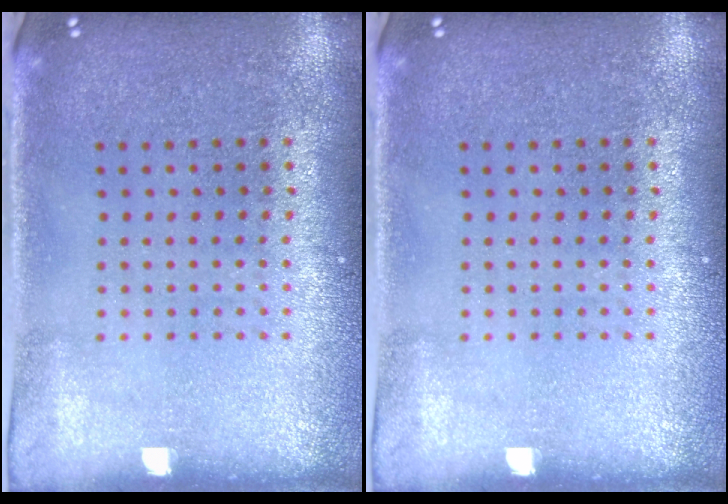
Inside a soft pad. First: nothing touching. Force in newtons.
{"total": 0.0}